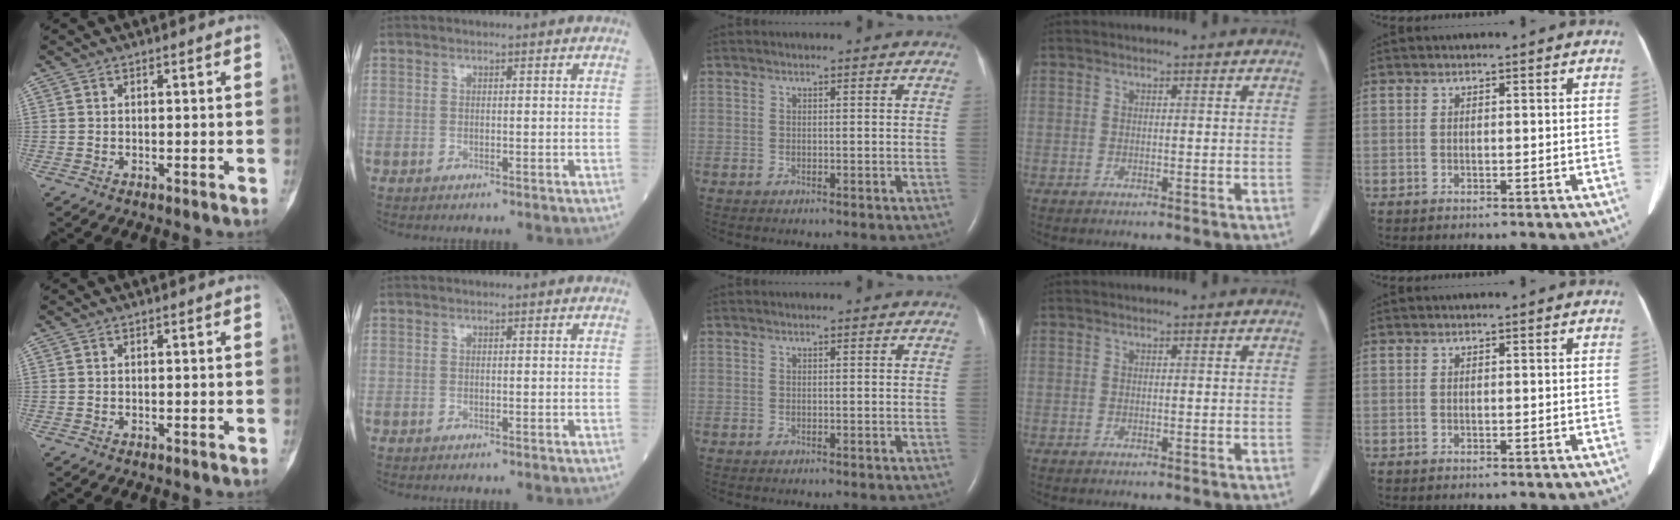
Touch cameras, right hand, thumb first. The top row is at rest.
{}